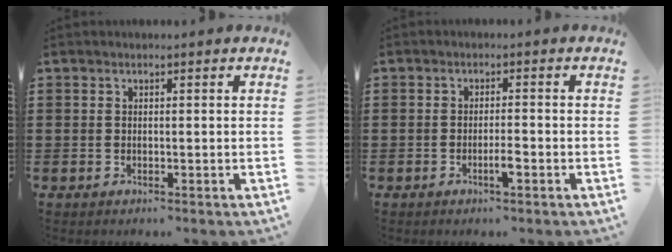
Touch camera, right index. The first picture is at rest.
{"total": 2.3, "force": [-1.2, 0.3, 2.0], "torque": [-0.035, 0.002, -0.021]}